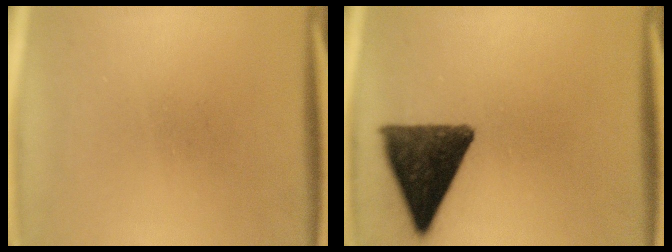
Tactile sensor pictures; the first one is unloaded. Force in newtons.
{"total": 12.5}